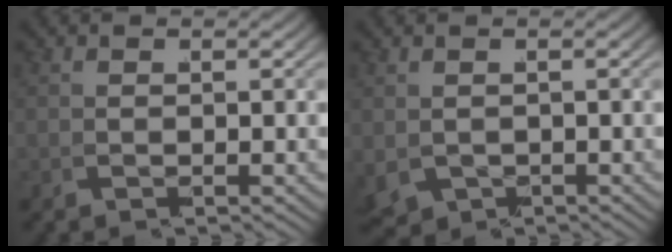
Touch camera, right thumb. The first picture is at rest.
{"total": 4.0, "force": [-1.1, 3.4, 1.8], "torque": [-0.052, -0.032, 0.002]}